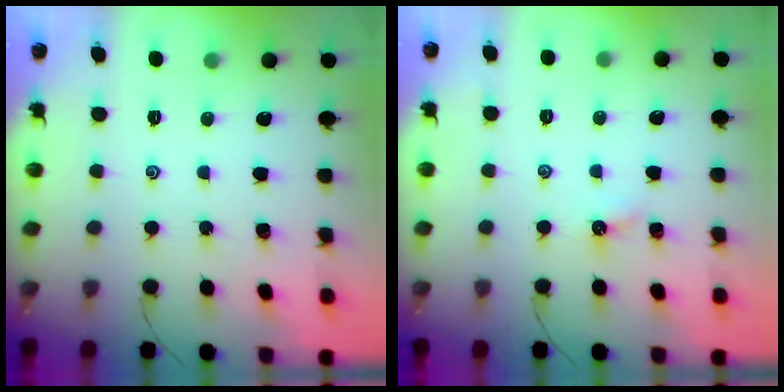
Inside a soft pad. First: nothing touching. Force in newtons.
{"total": 2.4, "press": 2.4, "slide": 0.3}